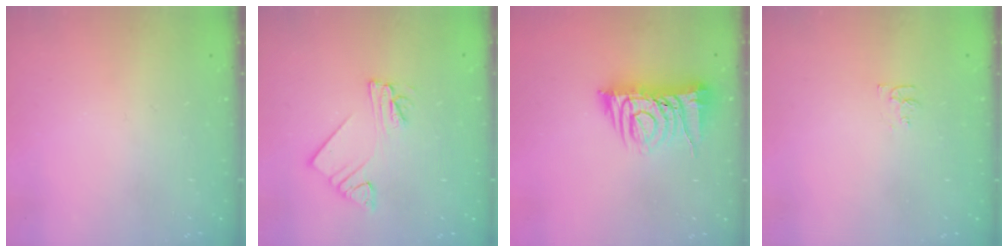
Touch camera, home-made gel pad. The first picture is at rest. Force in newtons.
{"total": 5.4, "press": 5.4, "slide": 0.6}
{"total": 9.9, "press": 9.8, "slide": 1.4}
{"total": 3.7, "press": 3.6, "slide": 0.6}